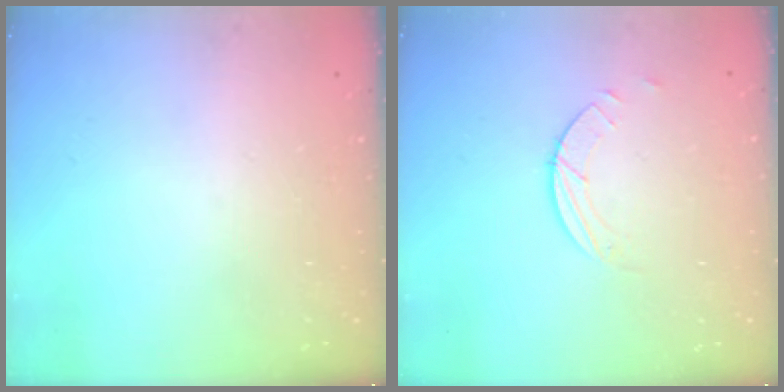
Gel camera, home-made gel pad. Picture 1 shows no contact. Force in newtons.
{"total": 2.0, "press": 2.0, "slide": 0.2}